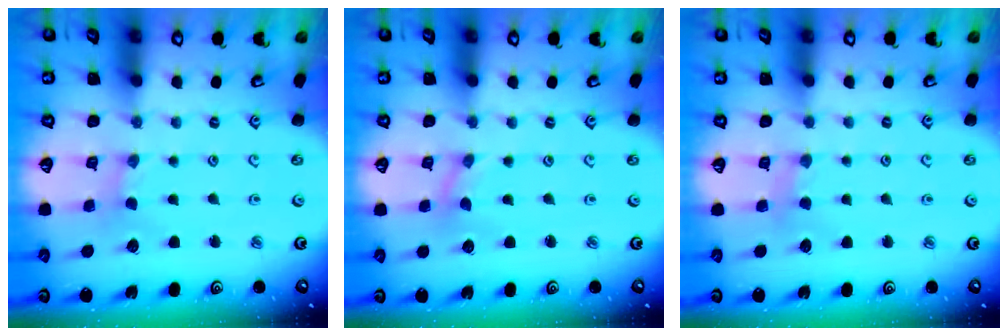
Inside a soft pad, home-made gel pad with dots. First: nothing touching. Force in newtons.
{"total": 0.0}
{"total": 2.4, "press": 2.4, "slide": 0.4}